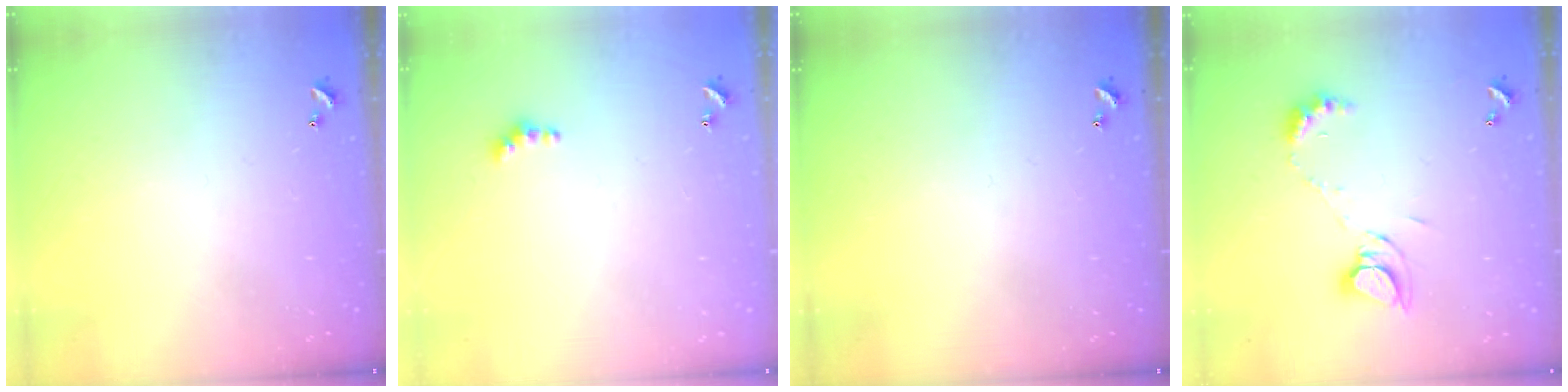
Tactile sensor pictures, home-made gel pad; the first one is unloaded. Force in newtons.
{"total": 2.8, "press": 2.8, "slide": 0.5}
{"total": 0.0}
{"total": 8.3, "press": 8.2, "slide": 1.0}